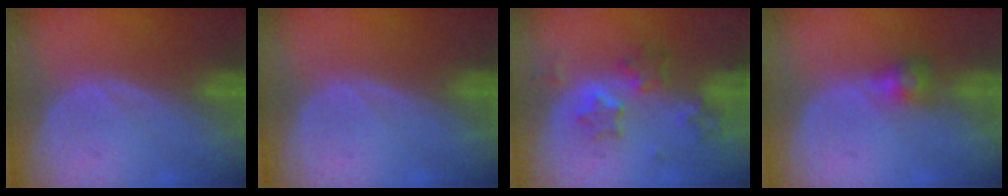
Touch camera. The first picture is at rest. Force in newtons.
{"total": 0.0}
{"total": 6.0, "press": 5.7, "slide": 1.8}
{"total": 2.8, "press": 2.7, "slide": 0.9}